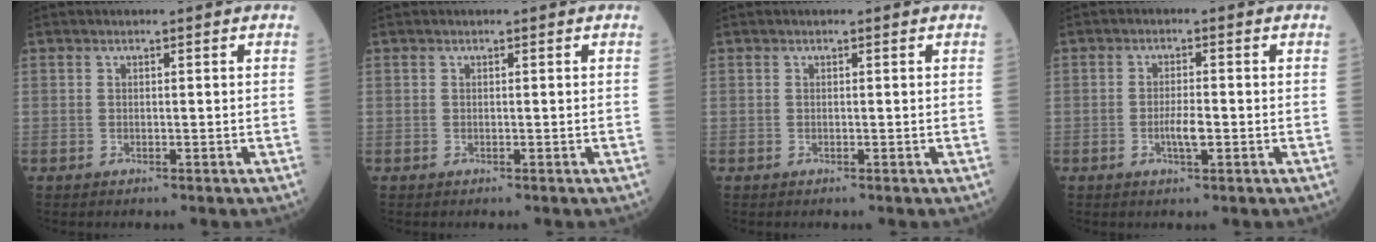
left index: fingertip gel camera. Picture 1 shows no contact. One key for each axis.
{"total": 0.0}
{"total": 0.0}
{"total": 2.9, "fx": -0.8, "fy": 0.5, "fz": 2.7, "tx": -0.055, "ty": -0.001, "tz": -0.012}